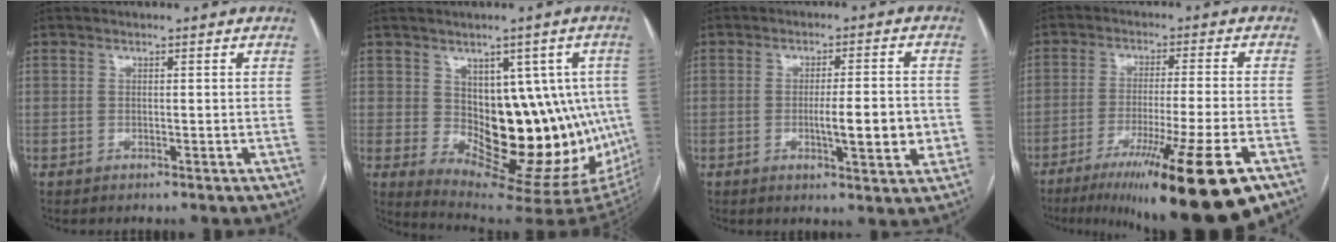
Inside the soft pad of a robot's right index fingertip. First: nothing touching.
{"total": 17.3, "force": [-0.4, 8.4, 15.1], "torque": [-0.172, 0.013, 0.024]}
{"total": 7.8, "force": [-1.5, 1.2, 7.6], "torque": [-0.115, -0.002, -0.018]}
{"total": 19.2, "force": [-11.9, -0.3, 15.0], "torque": [-0.187, -0.048, -0.186]}